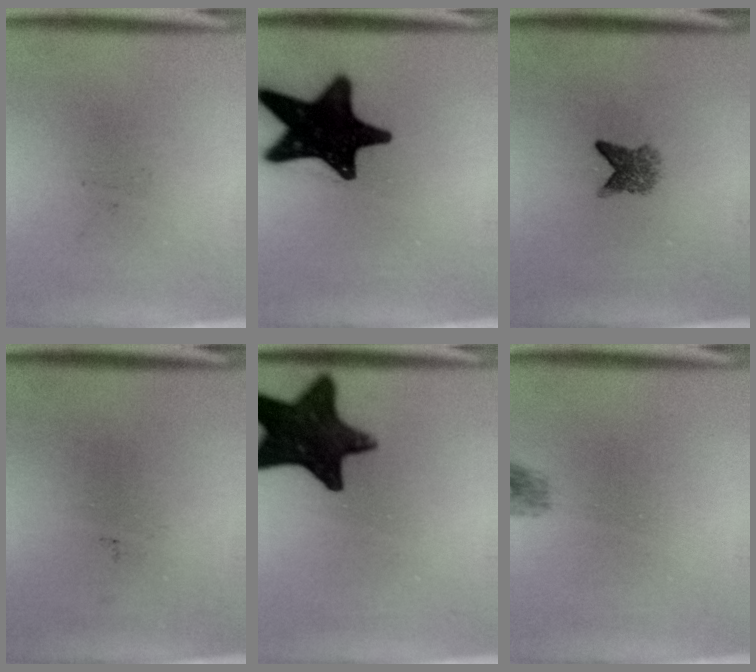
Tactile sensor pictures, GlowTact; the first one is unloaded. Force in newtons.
{"total": 18.8}
{"total": 2.7}
{"total": 0.0}
{"total": 15.8}
{"total": 1.5}